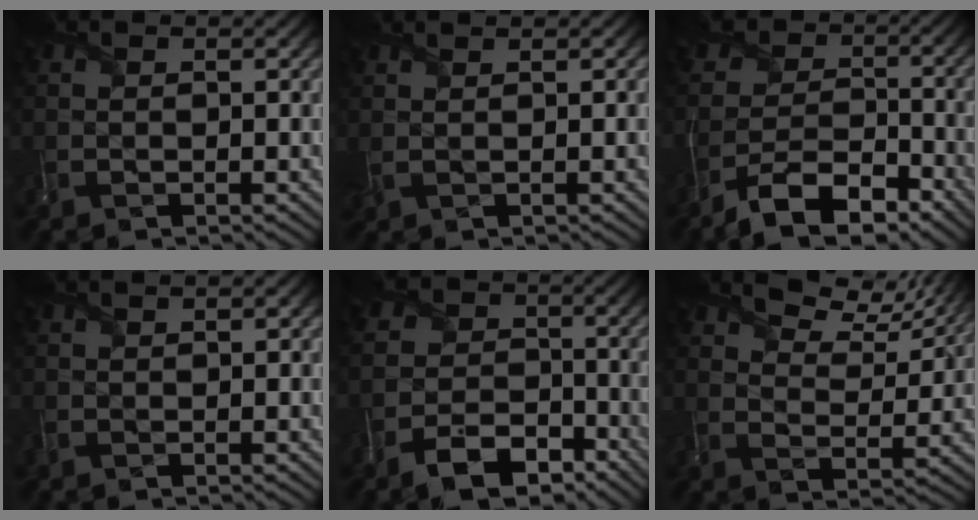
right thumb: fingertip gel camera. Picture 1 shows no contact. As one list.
[{"total": 1.5, "force": [1.0, 0.3, 1.0], "torque": [-0.031, 0.004, 0.021]}, {"total": 10.1, "force": [-6.6, 5.5, 5.3], "torque": [-0.087, -0.016, -0.124]}, {"total": 1.9, "force": [0.0, 1.3, 1.3], "torque": [-0.033, -0.002, -0.002]}, {"total": 9.2, "force": [-5.5, 6.1, 4.1], "torque": [-0.079, -0.024, -0.107]}, {"total": 8.1, "force": [5.9, 3.6, 4.1], "torque": [-0.074, 0.000, 0.101]}]